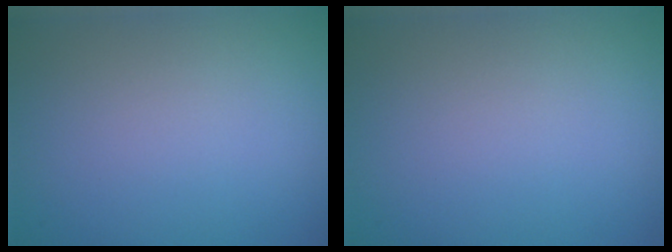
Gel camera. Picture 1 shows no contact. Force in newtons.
{"total": 0.0}